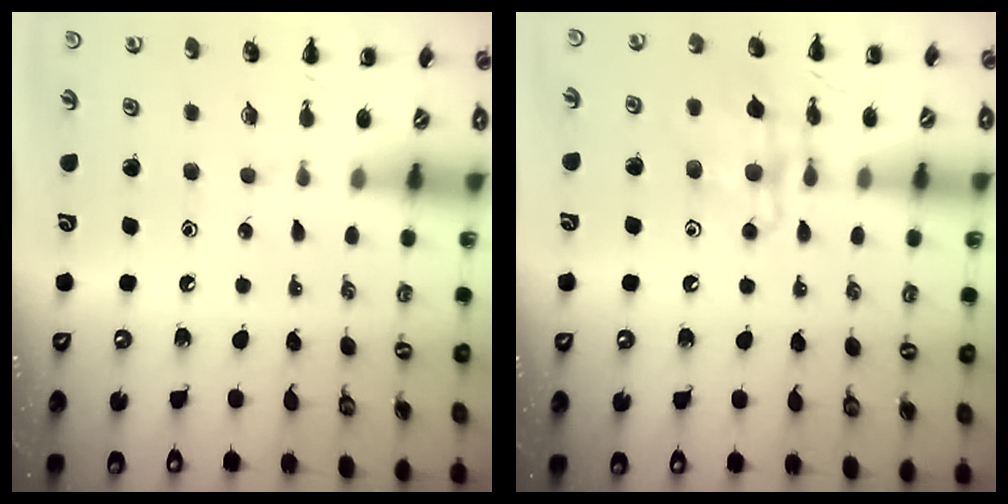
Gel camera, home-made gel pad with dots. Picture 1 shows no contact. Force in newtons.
{"total": 14.0, "press": 14.0, "slide": 1.1}